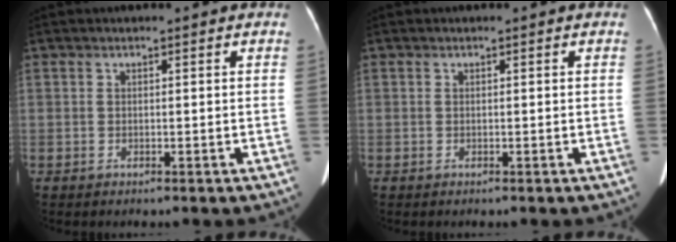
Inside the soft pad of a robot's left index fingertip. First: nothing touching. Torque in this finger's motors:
{"motor_torque": [-0.03, -0.01, -0.01, 0.02]}